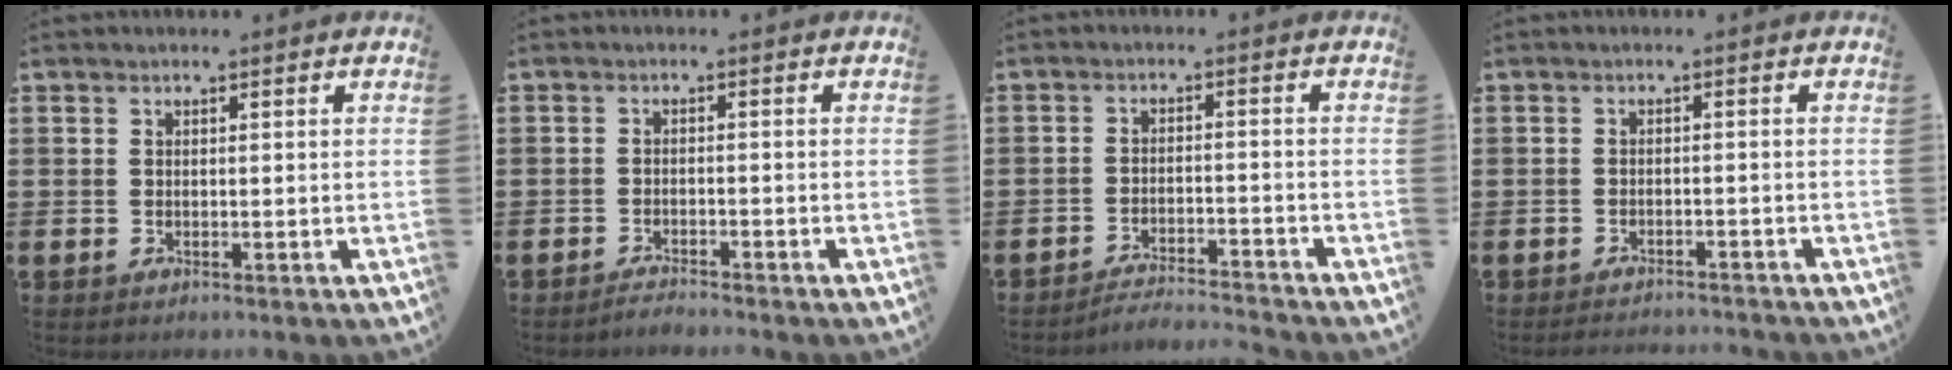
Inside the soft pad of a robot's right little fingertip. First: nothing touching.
{"total": 1.4, "force": [-1.4, -0.2, 0.1], "torque": [-0.003, 0.002, -0.029]}
{"total": 2.9, "force": [-2.9, -0.2, 0.1], "torque": [-0.004, 0.002, -0.063]}
{"total": 1.5, "force": [-1.5, -0.1, 0.0], "torque": [-0.003, 0.004, -0.032]}